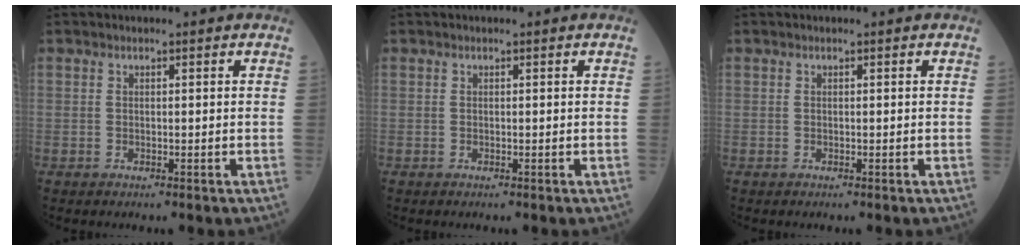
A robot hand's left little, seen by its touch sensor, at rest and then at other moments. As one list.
[{"total": 0.0}, {"total": 0.0}]